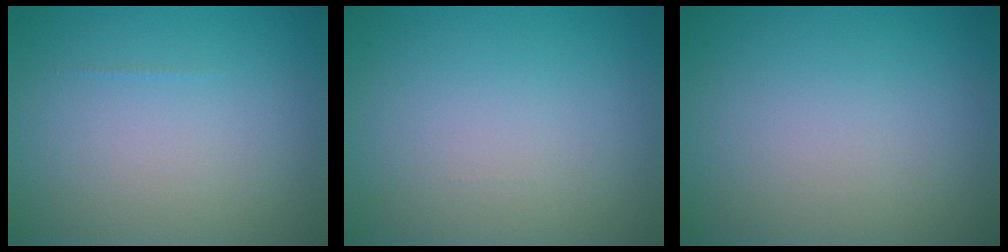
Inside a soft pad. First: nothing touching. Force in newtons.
{"total": 0.0}
{"total": 0.0}